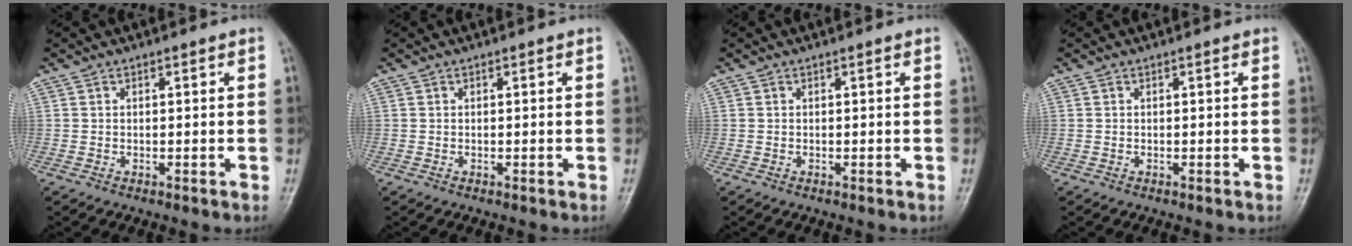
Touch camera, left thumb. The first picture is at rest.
{"total": 0.0}
{"total": 0.0}
{"total": 0.0}